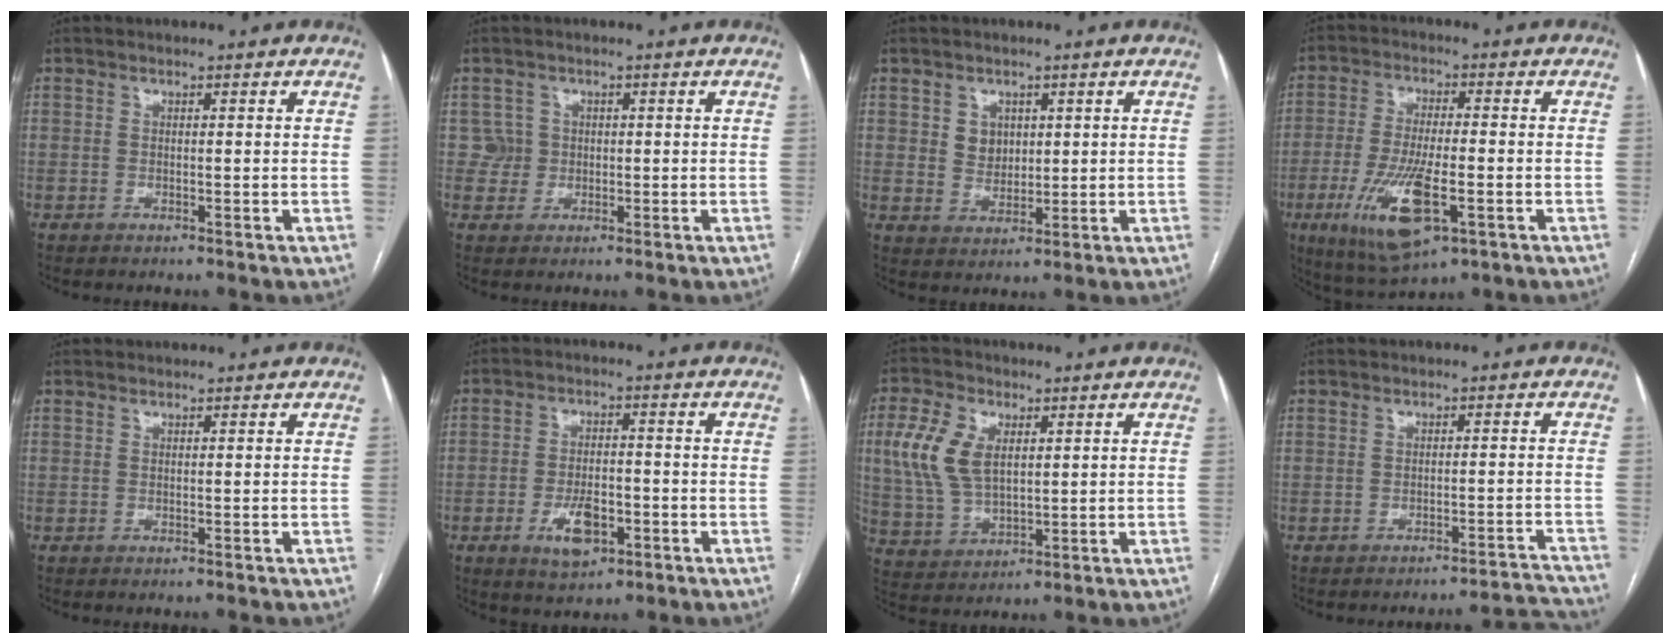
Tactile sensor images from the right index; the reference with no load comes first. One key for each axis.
{"total": 2.6, "fx": 0.3, "fy": 2.5, "fz": -0.4, "tx": 0.023, "ty": 0.008, "tz": 0.001}
{"total": 4.0, "fx": 1.4, "fy": 3.3, "fz": 1.6, "tx": -0.028, "ty": 0.003, "tz": 0.031}
{"total": 12.4, "fx": -4.6, "fy": 3.1, "fz": 11.1, "tx": -0.224, "ty": -0.023, "tz": -0.072}
{"total": 0.8, "fx": 0.8, "fy": 0.1, "fz": 0.3, "tx": -0.015, "ty": 0.016, "tz": 0.011}
{"total": 6.5, "fx": -2.7, "fy": 3.0, "fz": 5.1, "tx": -0.094, "ty": -0.002, "tz": -0.040}
{"total": 9.6, "fx": 2.6, "fy": 5.6, "fz": 7.4, "tx": -0.181, "ty": 0.014, "tz": 0.057}
{"total": 7.9, "fx": -7.8, "fy": -0.9, "fz": -0.4, "tx": 0.024, "ty": 0.010, "tz": -0.092}